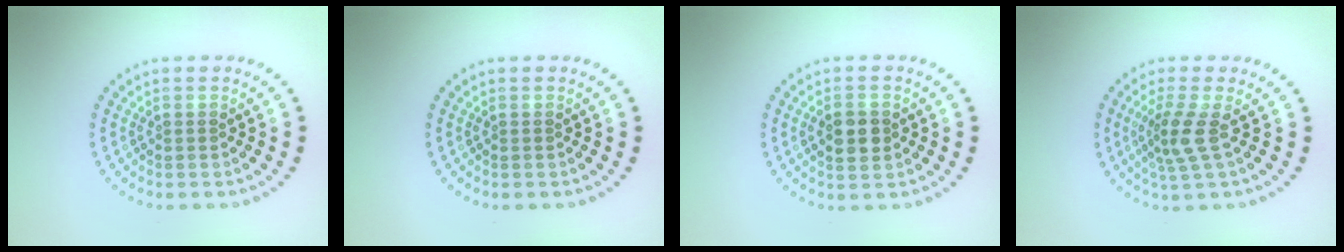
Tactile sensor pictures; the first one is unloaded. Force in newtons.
{"total": 0.0}
{"total": 3.2, "press": 3.2, "slide": 0.1}
{"total": 2.8, "press": 2.1, "slide": 1.9}